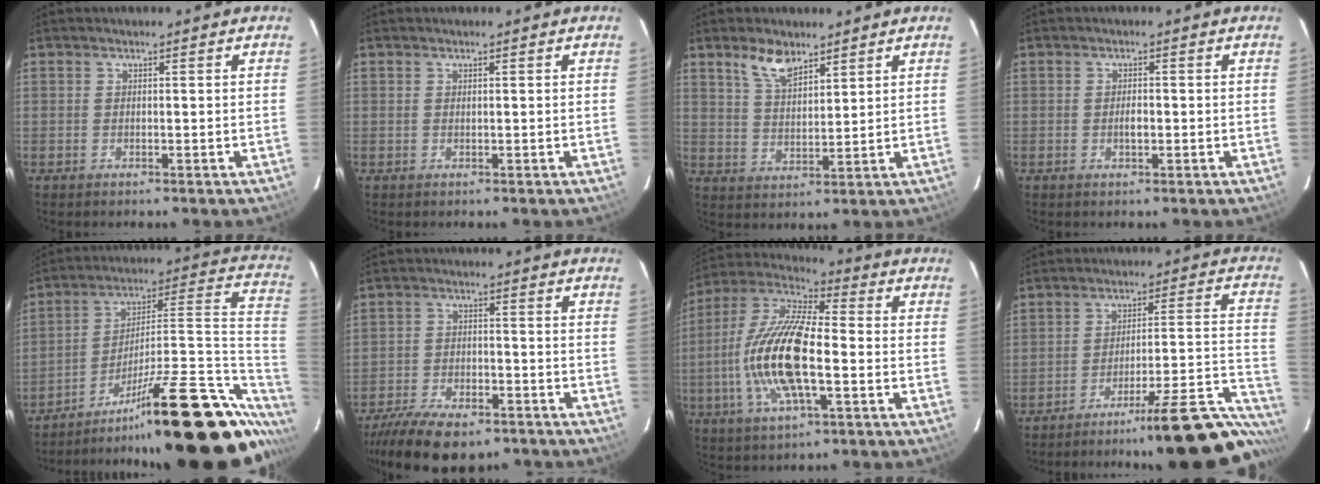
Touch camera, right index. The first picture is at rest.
{"total": 0.0}
{"total": 6.7, "force": [4.7, 2.9, 3.7], "torque": [-0.064, 0.005, 0.093]}
{"total": 1.6, "force": [-0.3, 0.8, 1.4], "torque": [-0.025, 0.002, -0.005]}
{"total": 30.6, "force": [-15.5, 8.4, 25.0], "torque": [-0.319, 0.038, -0.231]}
{"total": 16.0, "force": [-12.1, 6.4, 8.3], "torque": [-0.181, -0.024, -0.189]}
{"total": 17.8, "force": [-3.3, 5.8, 16.5], "torque": [-0.333, -0.002, -0.071]}
{"total": 22.7, "force": [-17.6, 2.5, 14.0], "torque": [-0.157, -0.008, -0.245]}